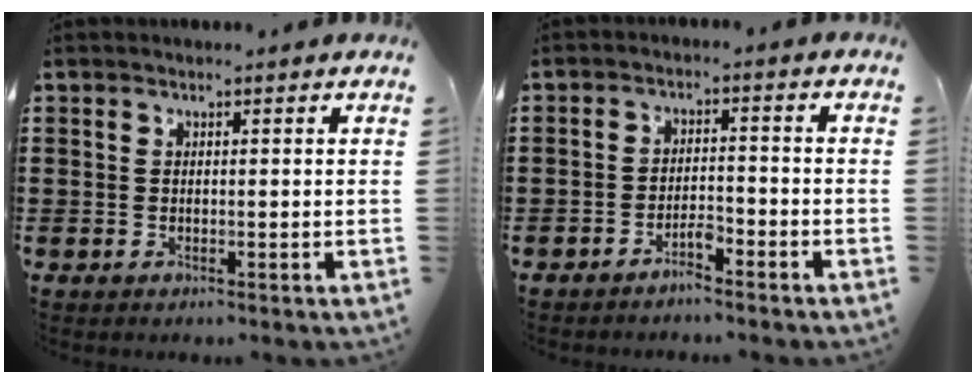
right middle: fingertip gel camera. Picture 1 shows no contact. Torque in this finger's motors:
{"motor_torque": [1.09, 1.05, 0.04, -0.01]}